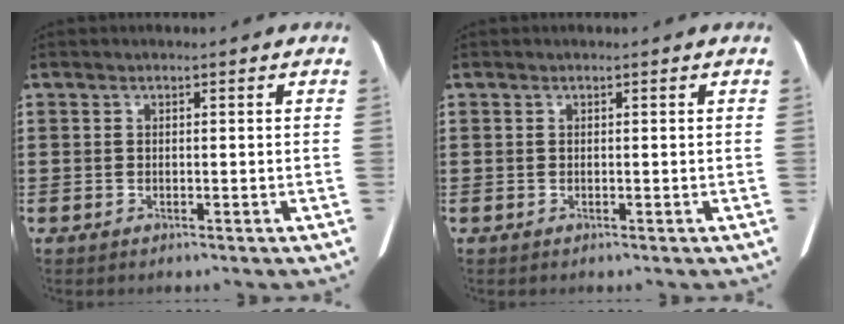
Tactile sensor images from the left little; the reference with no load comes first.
{"total": 0.0}